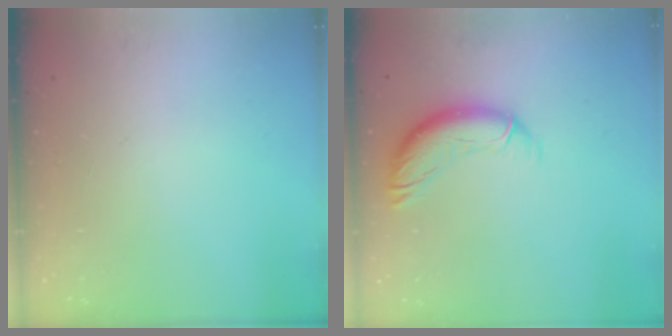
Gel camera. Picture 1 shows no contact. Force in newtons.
{"total": 12.6, "press": 12.4, "slide": 1.8}